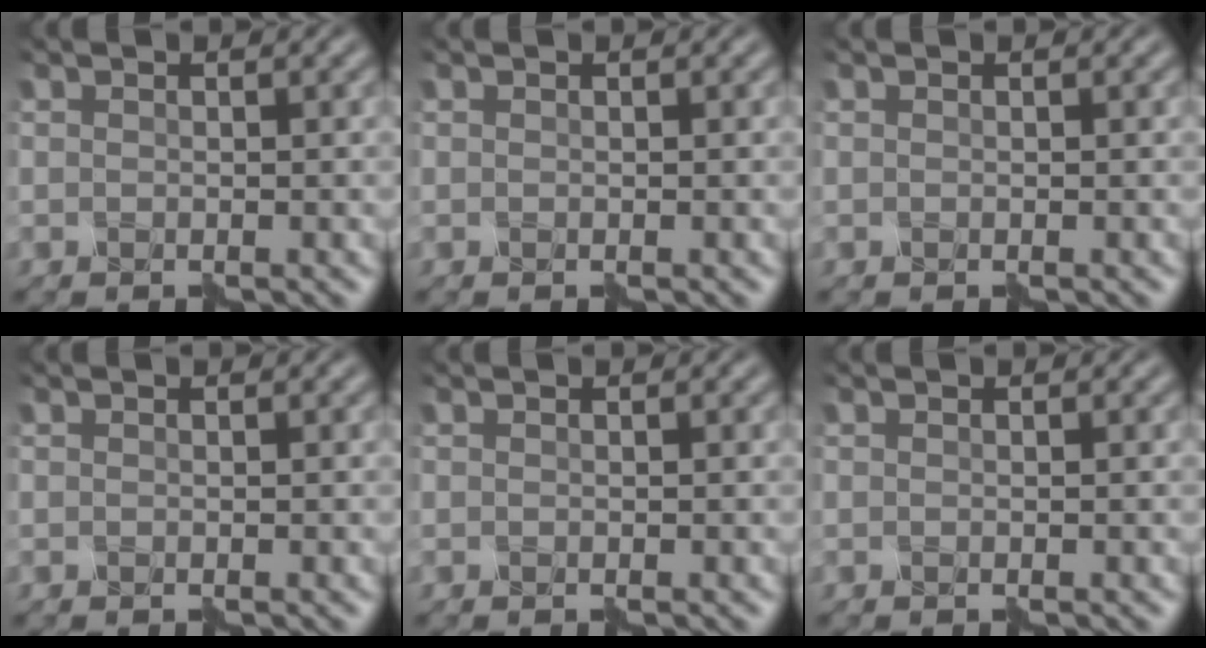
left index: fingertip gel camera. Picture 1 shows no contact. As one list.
[{"total": 0.0}, {"total": 0.0}, {"total": 0.0}, {"total": 0.0}, {"total": 0.0}]